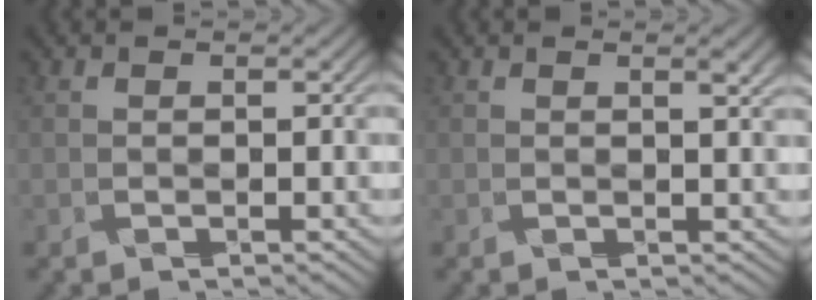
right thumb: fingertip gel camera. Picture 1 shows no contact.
{"total": 1.5, "force": [0.5, 0.4, 1.3], "torque": [-0.029, -0.002, 0.010]}